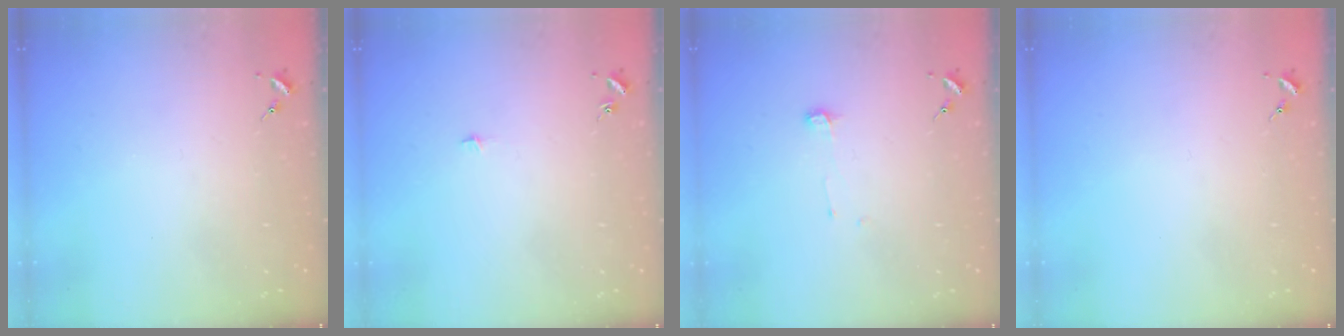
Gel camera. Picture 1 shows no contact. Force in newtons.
{"total": 2.6, "press": 2.6, "slide": 0.2}
{"total": 3.9, "press": 3.8, "slide": 0.6}
{"total": 0.0}